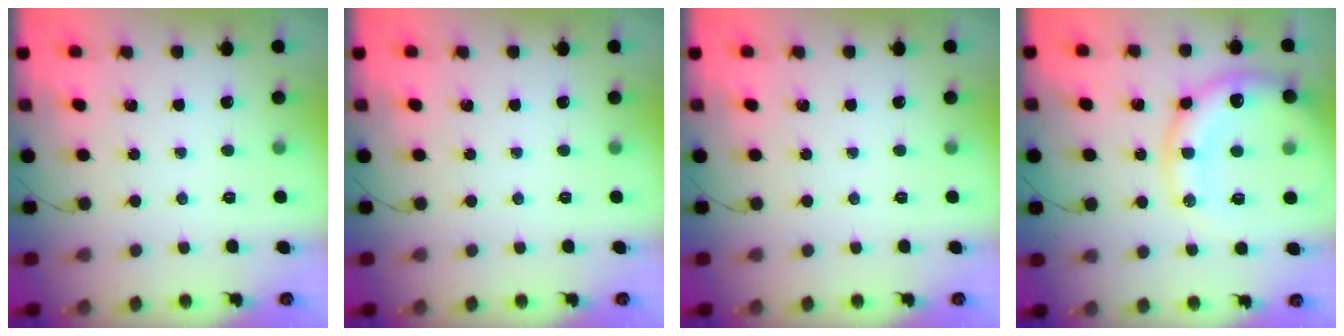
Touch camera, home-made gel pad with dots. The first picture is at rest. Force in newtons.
{"total": 0.0}
{"total": 0.0}
{"total": 17.4, "press": 17.2, "slide": 2.8}